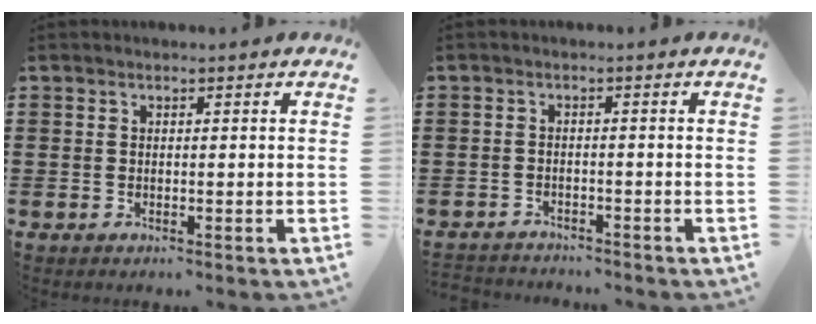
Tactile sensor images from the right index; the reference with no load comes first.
{"total": 1.9, "force": [-1.9, 0.2, -0.2], "torque": [-0.002, 0.002, -0.044]}